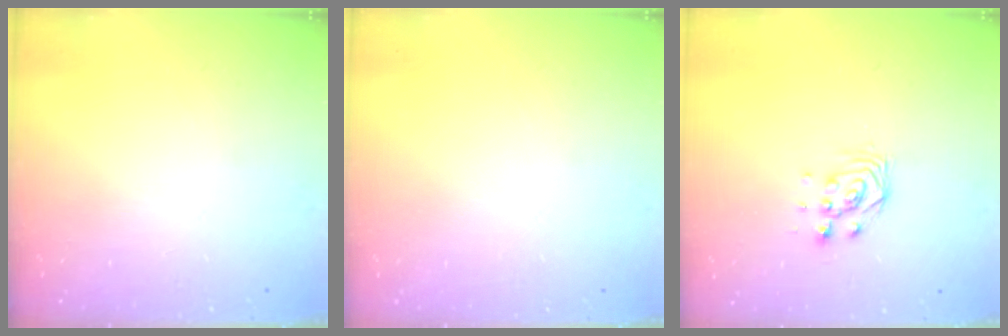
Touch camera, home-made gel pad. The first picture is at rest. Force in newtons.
{"total": 0.0}
{"total": 3.8, "press": 3.8, "slide": 0.1}